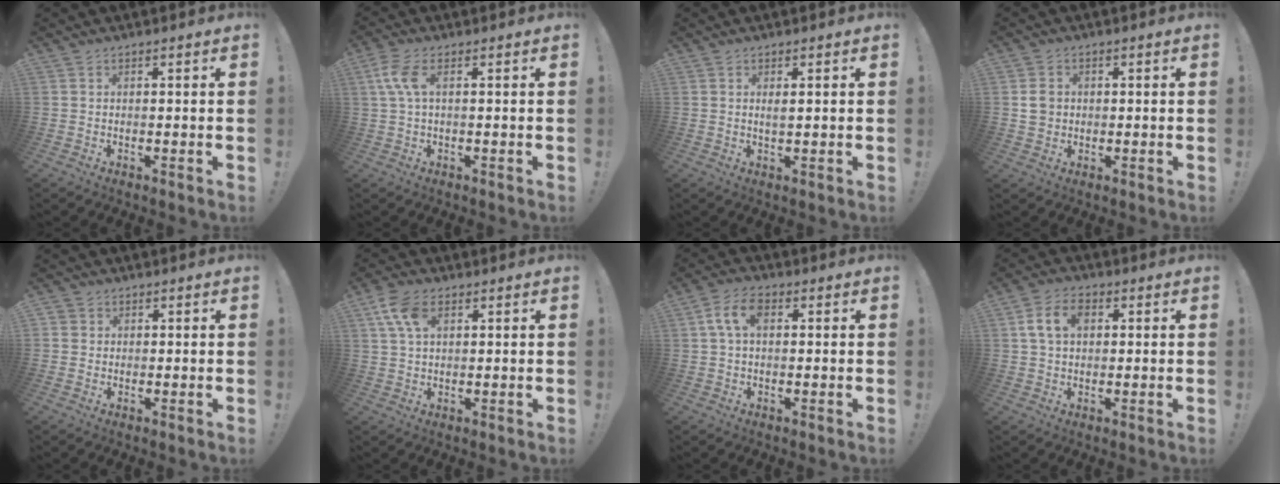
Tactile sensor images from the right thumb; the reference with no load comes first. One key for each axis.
{"total": 6.1, "fx": 1.3, "fy": 2.3, "fz": 5.5, "tx": -0.118, "ty": 0.001, "tz": 0.023}
{"total": 1.8, "fx": 0.6, "fy": 0.4, "fz": 1.6, "tx": -0.023, "ty": -0.006, "tz": 0.008}
{"total": 4.4, "fx": 0.3, "fy": 4.0, "fz": 1.9, "tx": -0.021, "ty": 0.006, "tz": 0.006}
{"total": 2.2, "fx": 0.5, "fy": 2.1, "fz": 0.5, "tx": -0.007, "ty": 0.002, "tz": 0.009}
{"total": 8.4, "fx": 3.4, "fy": 4.8, "fz": 6.0, "tx": -0.116, "ty": 0.001, "tz": 0.068}
{"total": 7.3, "fx": 1.6, "fy": 4.2, "fz": 5.7, "tx": -0.117, "ty": 0.009, "tz": 0.029}
{"total": 8.3, "fx": 2.0, "fy": 5.6, "fz": 5.9, "tx": -0.101, "ty": 0.011, "tz": 0.037}